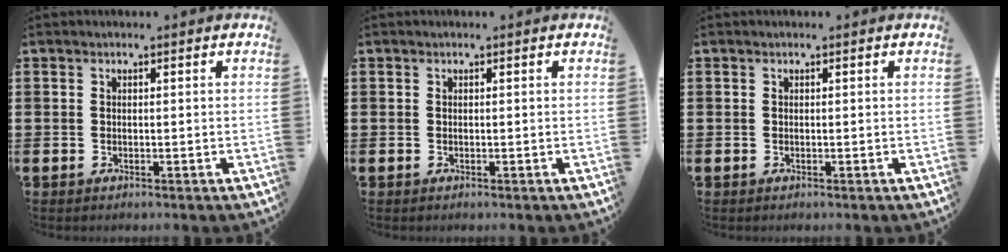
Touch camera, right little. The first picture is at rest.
{"total": 0.0}
{"total": 0.0}